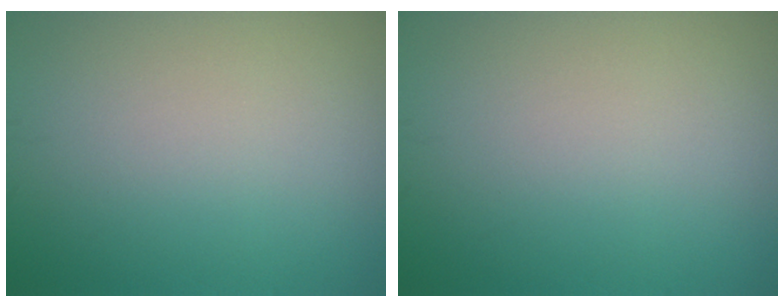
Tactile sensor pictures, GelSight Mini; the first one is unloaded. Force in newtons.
{"total": 0.0}